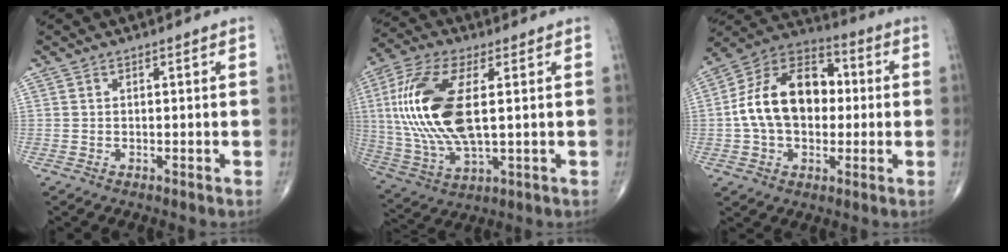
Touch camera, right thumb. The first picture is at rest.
{"total": 19.0, "force": [2.5, 8.0, 17.0], "torque": [-0.376, -0.007, 0.050]}
{"total": 17.6, "force": [0.4, 12.0, 13.0], "torque": [-0.197, 0.033, -0.003]}